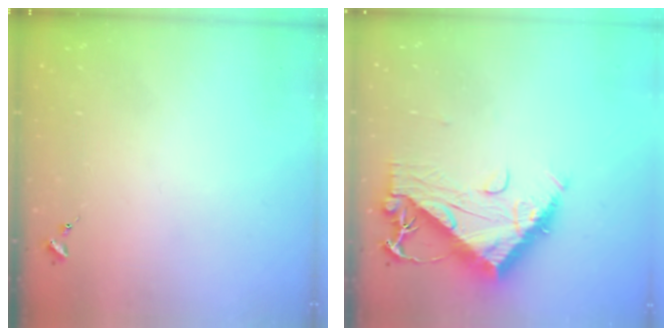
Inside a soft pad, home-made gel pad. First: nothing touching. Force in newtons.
{"total": 12.0, "press": 11.9, "slide": 1.4}